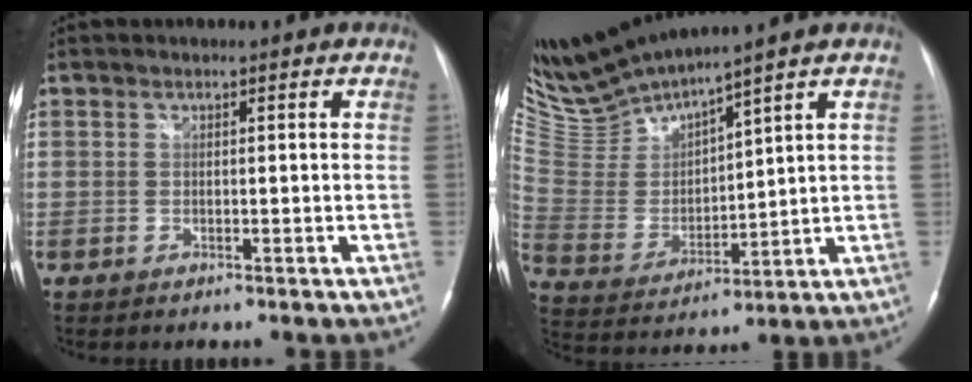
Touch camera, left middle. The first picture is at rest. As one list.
[{"total": 11.7, "force": [11.2, -0.9, 3.4], "torque": [-0.089, -0.007, 0.240]}]